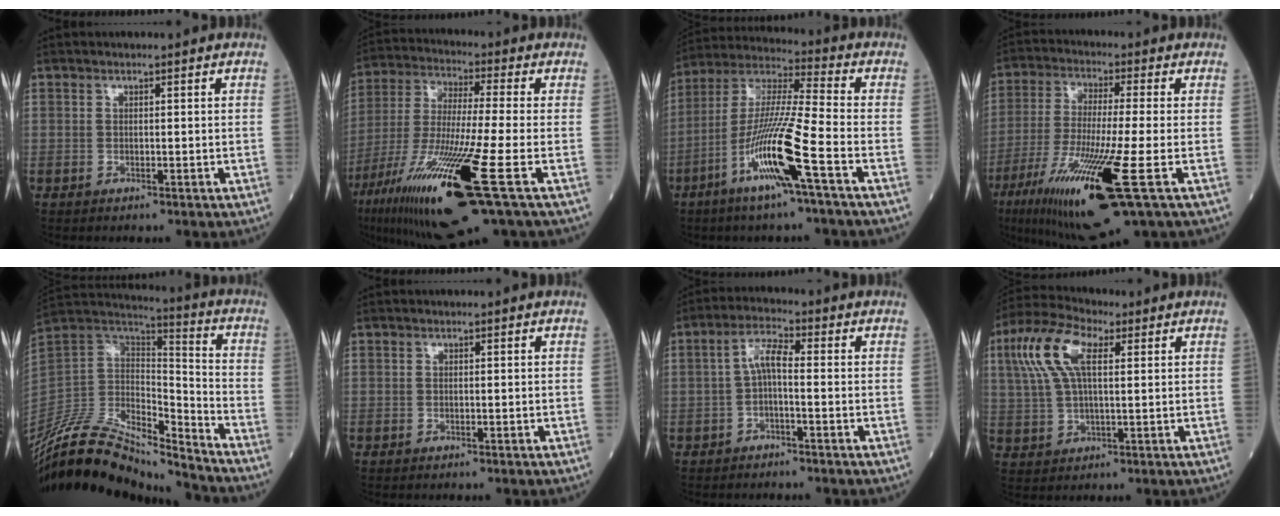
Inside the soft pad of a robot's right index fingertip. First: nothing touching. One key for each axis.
{"total": 21.2, "fx": -9.6, "fy": 1.1, "fz": 18.9, "tx": -0.370, "ty": -0.055, "tz": -0.173}
{"total": 14.5, "fx": -6.2, "fy": -0.3, "fz": 13.1, "tx": -0.267, "ty": -0.010, "tz": -0.121}
{"total": 18.2, "fx": -7.7, "fy": 1.0, "fz": 16.4, "tx": -0.320, "ty": -0.048, "tz": -0.136}
{"total": 20.6, "fx": -18.3, "fy": 4.7, "fz": 8.2, "tx": -0.170, "ty": 0.030, "tz": -0.333}
{"total": 0.0}
{"total": 4.4, "fx": -0.4, "fy": 1.1, "fz": 4.2, "tx": -0.083, "ty": 0.012, "tz": -0.010}
{"total": 10.6, "fx": 3.8, "fy": 4.2, "fz": 9.0, "tx": -0.208, "ty": 0.029, "tz": 0.073}